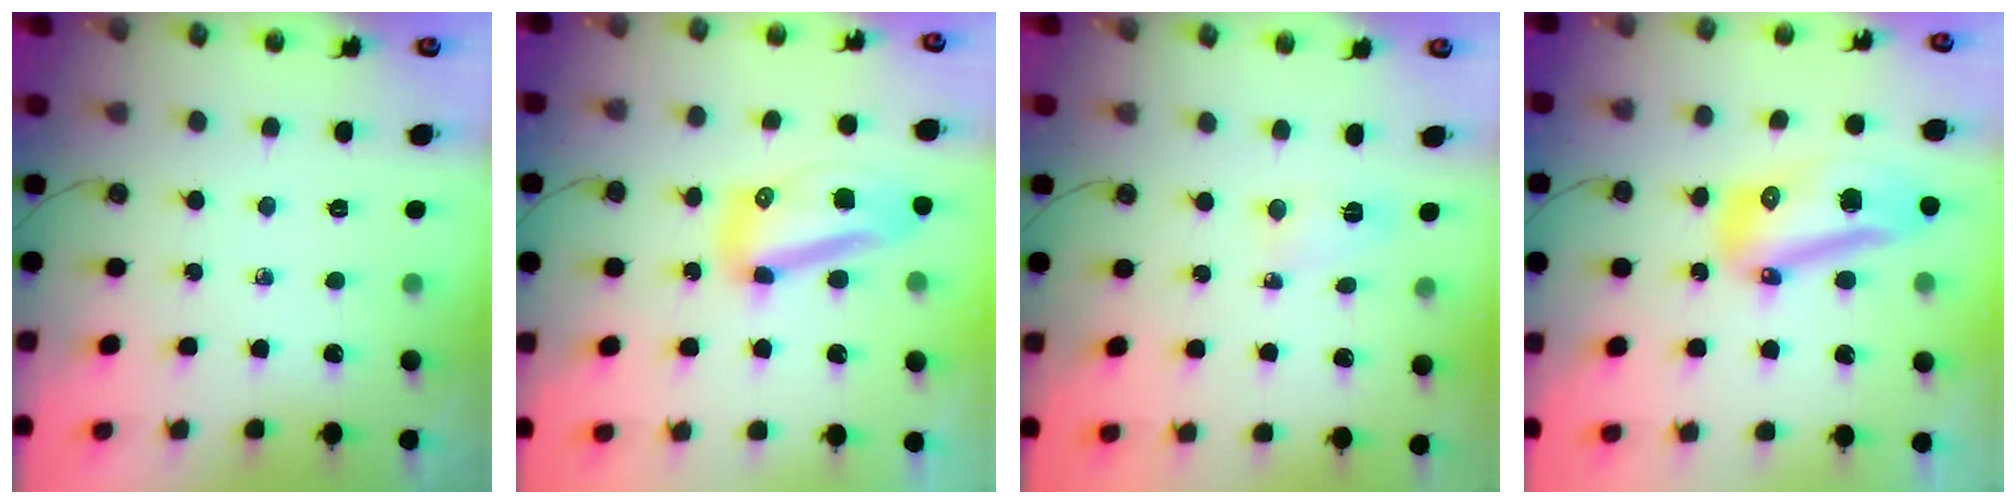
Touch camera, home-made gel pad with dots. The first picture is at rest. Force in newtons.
{"total": 12.4, "press": 12.2, "slide": 1.9}
{"total": 3.0, "press": 2.8, "slide": 1.1}
{"total": 14.0, "press": 13.8, "slide": 2.5}